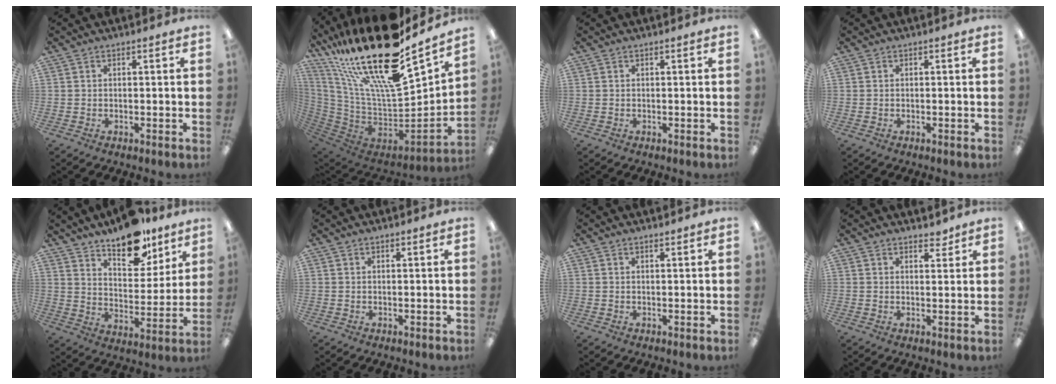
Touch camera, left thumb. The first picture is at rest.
{"total": 28.9, "force": [18.1, 9.8, 20.3], "torque": [-0.351, -0.136, 0.306]}
{"total": 0.0}
{"total": 0.0}
{"total": 15.4, "force": [11.8, 7.1, 6.9], "torque": [-0.095, -0.074, 0.209]}
{"total": 0.7, "force": [0.7, 0.2, 0.2], "torque": [-0.004, 0.001, 0.012]}
{"total": 1.0, "force": [1.0, 0.2, 0.3], "torque": [-0.006, -0.002, 0.018]}
{"total": 3.1, "force": [2.8, 1.2, 0.6], "torque": [0.009, -0.020, 0.047]}